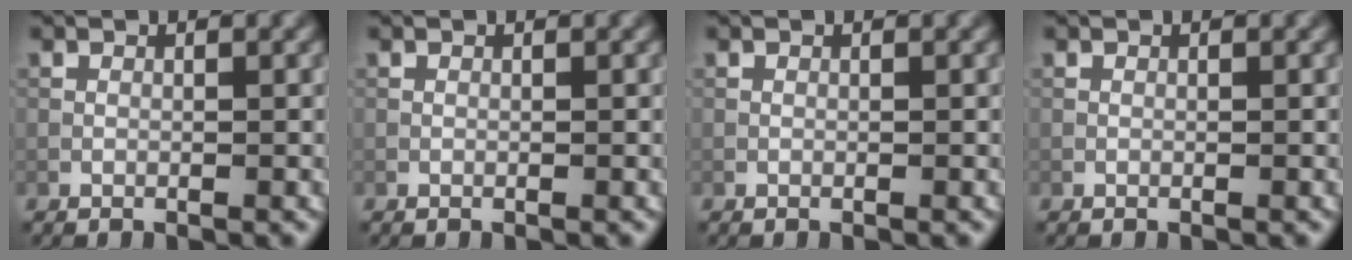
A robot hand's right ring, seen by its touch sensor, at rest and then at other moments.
{"total": 0.0}
{"total": 0.0}
{"total": 0.0}